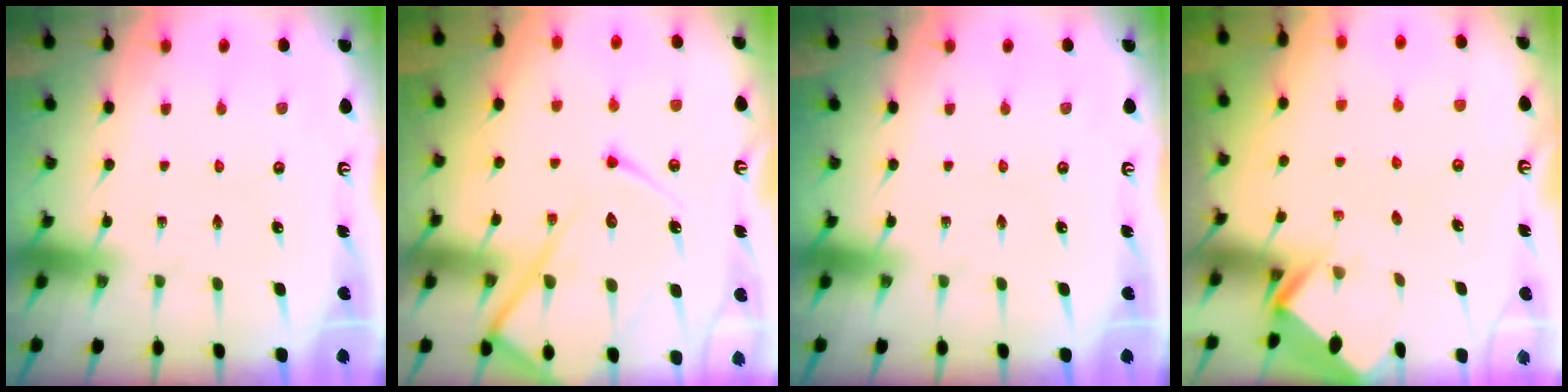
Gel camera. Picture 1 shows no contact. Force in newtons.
{"total": 17.6, "press": 17.5, "slide": 1.8}
{"total": 0.0}
{"total": 2.6, "press": 2.6, "slide": 0.2}